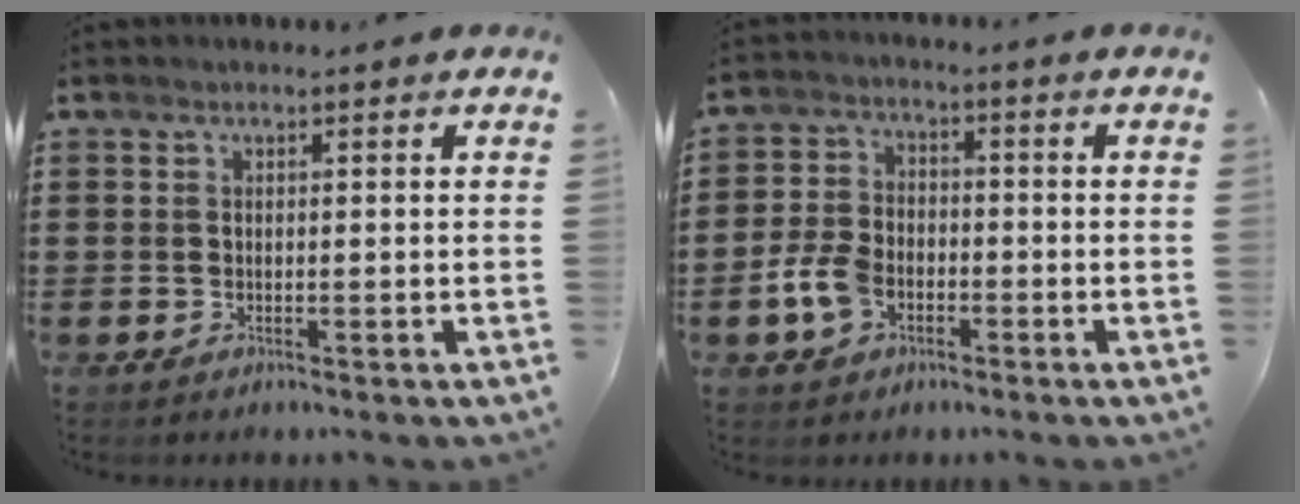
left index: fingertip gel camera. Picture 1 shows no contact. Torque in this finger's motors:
{"motor_torque": [1.25, 0.86, 0.42, 0.10]}